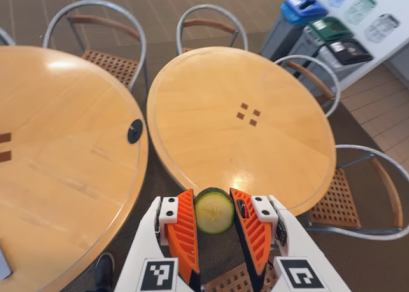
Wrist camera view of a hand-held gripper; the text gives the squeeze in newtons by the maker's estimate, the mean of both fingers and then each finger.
{"total": 8.3, "left": 8.5, "right": 8.2}